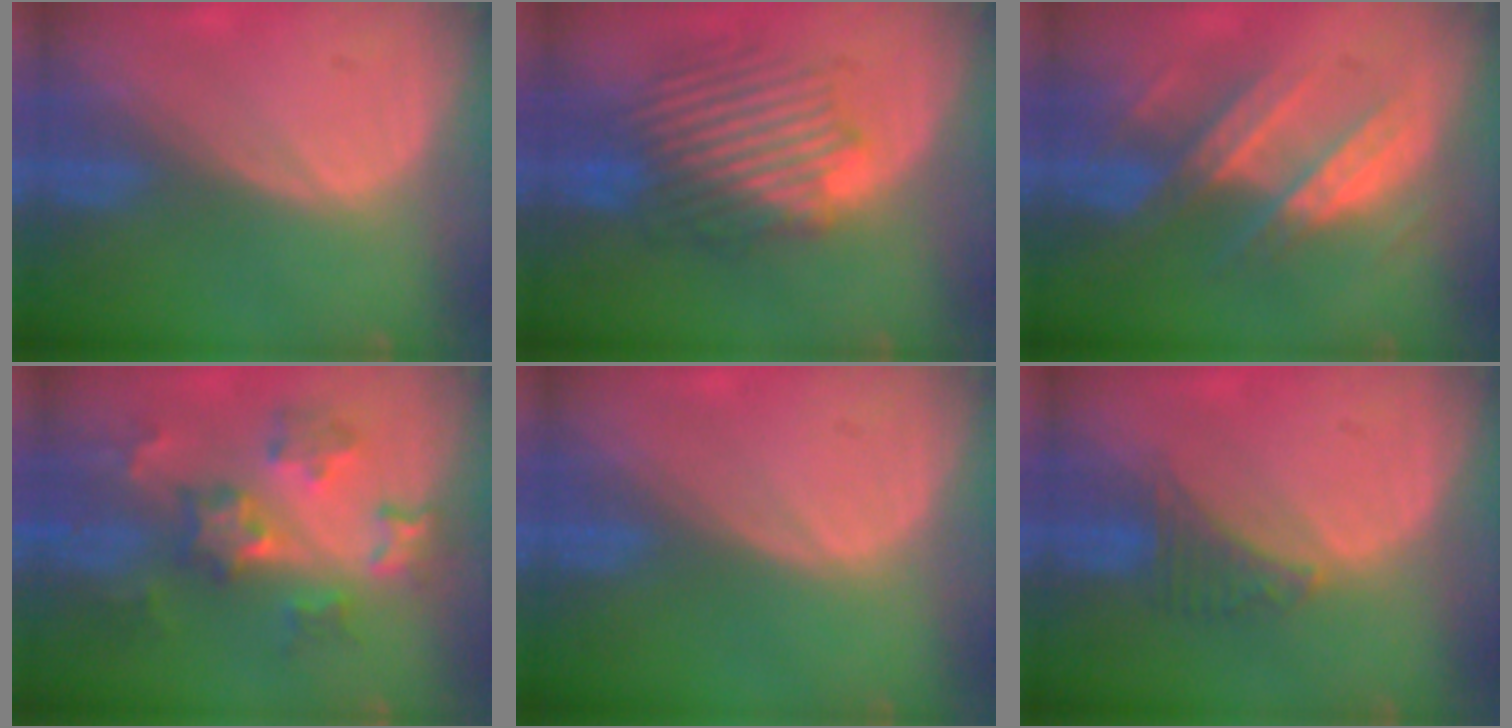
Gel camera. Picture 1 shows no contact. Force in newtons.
{"total": 8.9, "press": 8.7, "slide": 1.5}
{"total": 8.9, "press": 7.9, "slide": 4.1}
{"total": 8.1, "press": 7.8, "slide": 2.2}
{"total": 0.0}
{"total": 3.3, "press": 3.2, "slide": 0.7}